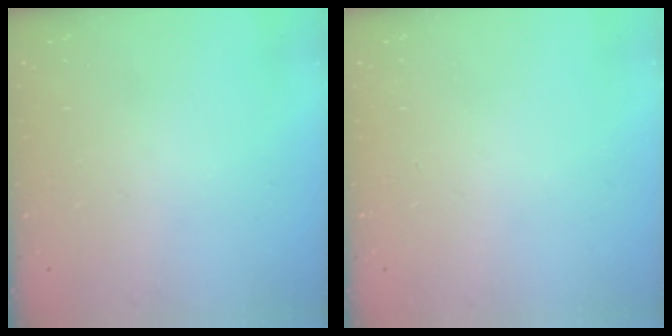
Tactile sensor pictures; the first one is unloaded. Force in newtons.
{"total": 0.0}